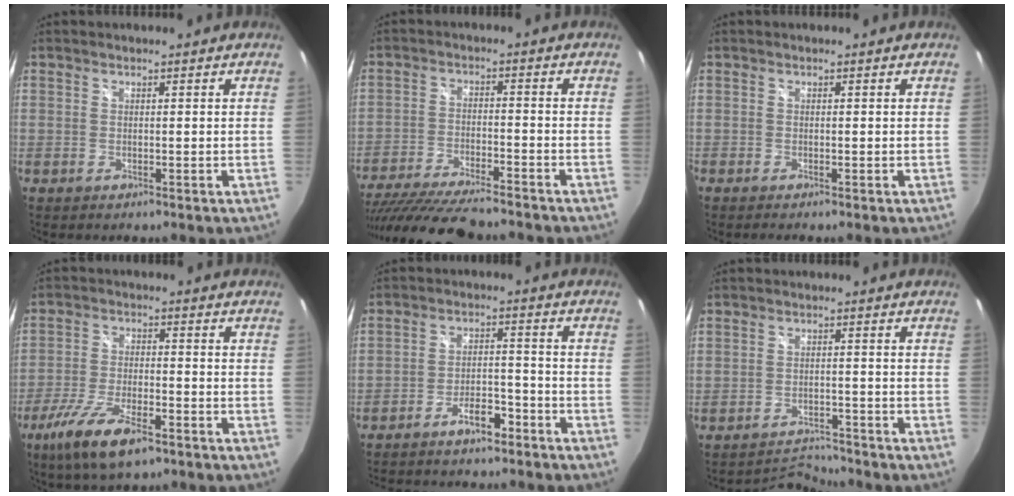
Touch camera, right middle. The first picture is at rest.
{"total": 18.4, "force": [-15.8, 3.1, 8.8], "torque": [-0.181, -0.039, -0.260]}
{"total": 0.7, "force": [-0.6, 0.0, 0.2], "torque": [-0.003, -0.005, -0.015]}
{"total": 11.9, "force": [-7.6, 3.6, 8.4], "torque": [-0.190, -0.028, -0.141]}
{"total": 9.5, "force": [-7.9, 3.1, 4.2], "torque": [-0.092, 0.019, -0.116]}
{"total": 4.2, "force": [-3.9, -0.3, -1.4], "torque": [0.008, 0.013, -0.068]}